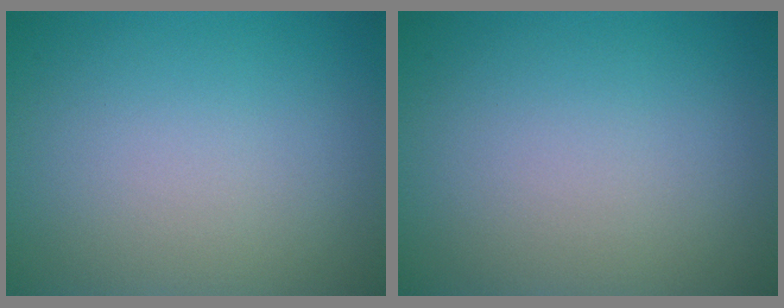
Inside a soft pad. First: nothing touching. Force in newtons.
{"total": 0.0}